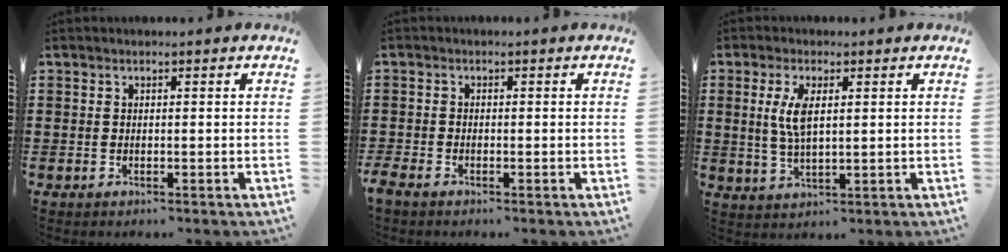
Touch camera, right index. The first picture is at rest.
{"total": 1.3, "force": [-1.3, 0.2, 0.1], "torque": [-0.013, -0.005, -0.028]}
{"total": 4.9, "force": [1.2, 1.7, 4.4], "torque": [-0.099, 0.003, 0.017]}